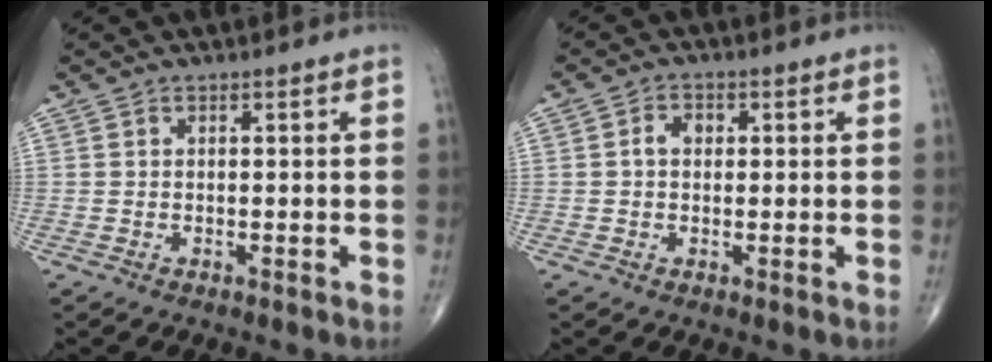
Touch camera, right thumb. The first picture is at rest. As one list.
[{"total": 2.8, "force": [0.3, 2.1, 1.8], "torque": [-0.024, 0.010, 0.002]}]